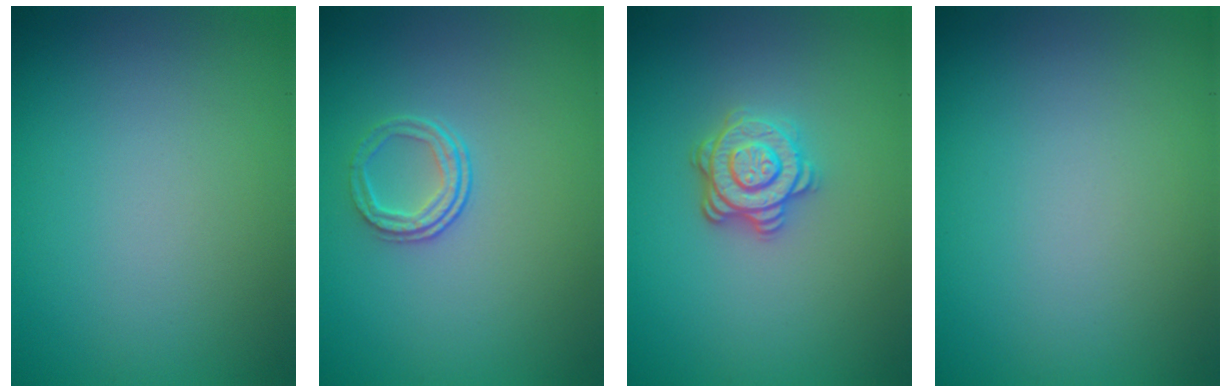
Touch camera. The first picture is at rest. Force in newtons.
{"total": 2.1, "press": 1.4, "slide": 1.5}
{"total": 3.7, "press": 3.0, "slide": 2.1}
{"total": 0.0}